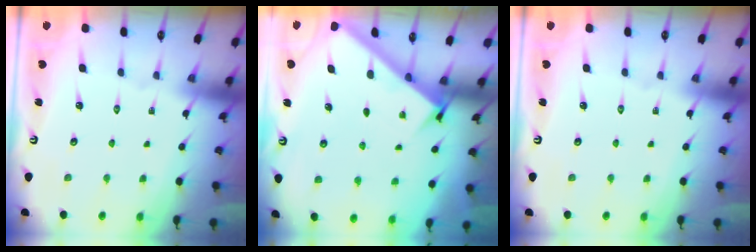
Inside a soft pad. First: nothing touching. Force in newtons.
{"total": 3.0, "press": 3.0, "slide": 0.2}
{"total": 0.0}